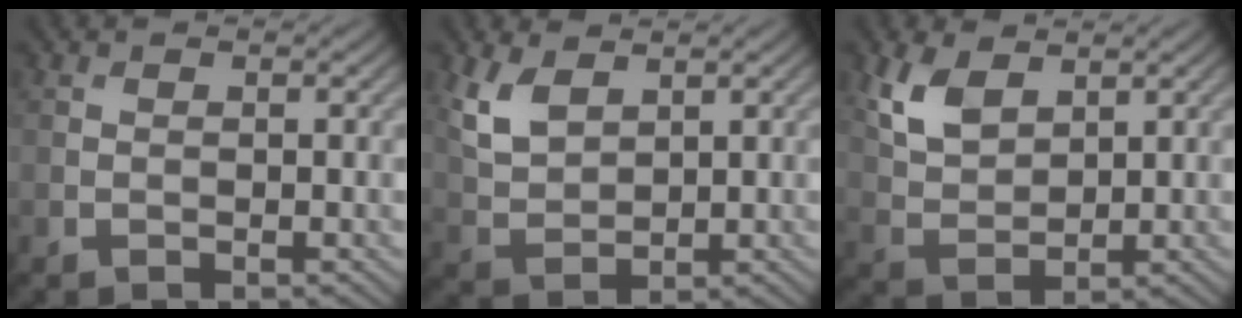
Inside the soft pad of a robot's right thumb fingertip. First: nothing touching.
{"total": 5.4, "force": [2.9, 2.9, 3.5], "torque": [-0.092, -0.001, 0.064]}
{"total": 5.8, "force": [3.2, 3.1, 3.6], "torque": [-0.090, -0.001, 0.070]}